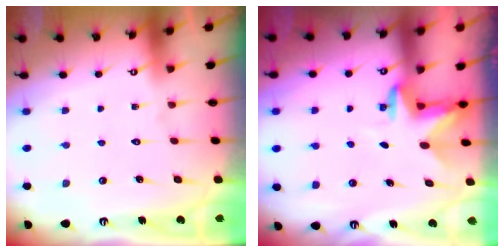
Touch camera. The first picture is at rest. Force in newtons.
{"total": 3.1, "press": 3.0, "slide": 0.7}